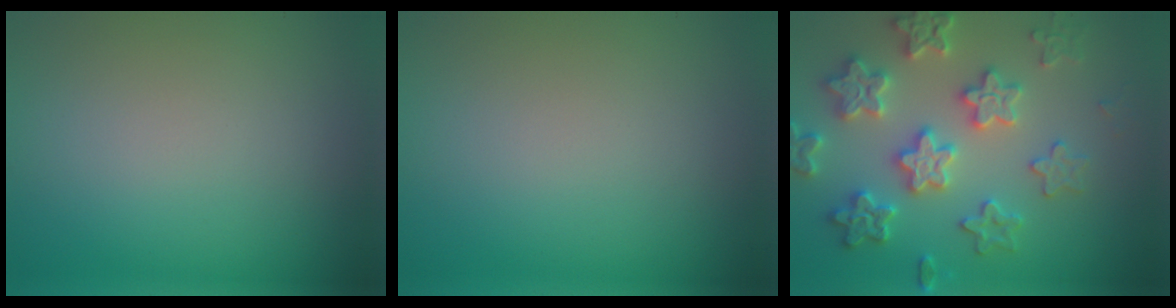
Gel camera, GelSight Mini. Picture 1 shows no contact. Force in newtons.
{"total": 0.0}
{"total": 6.1, "press": 6.0, "slide": 1.3}